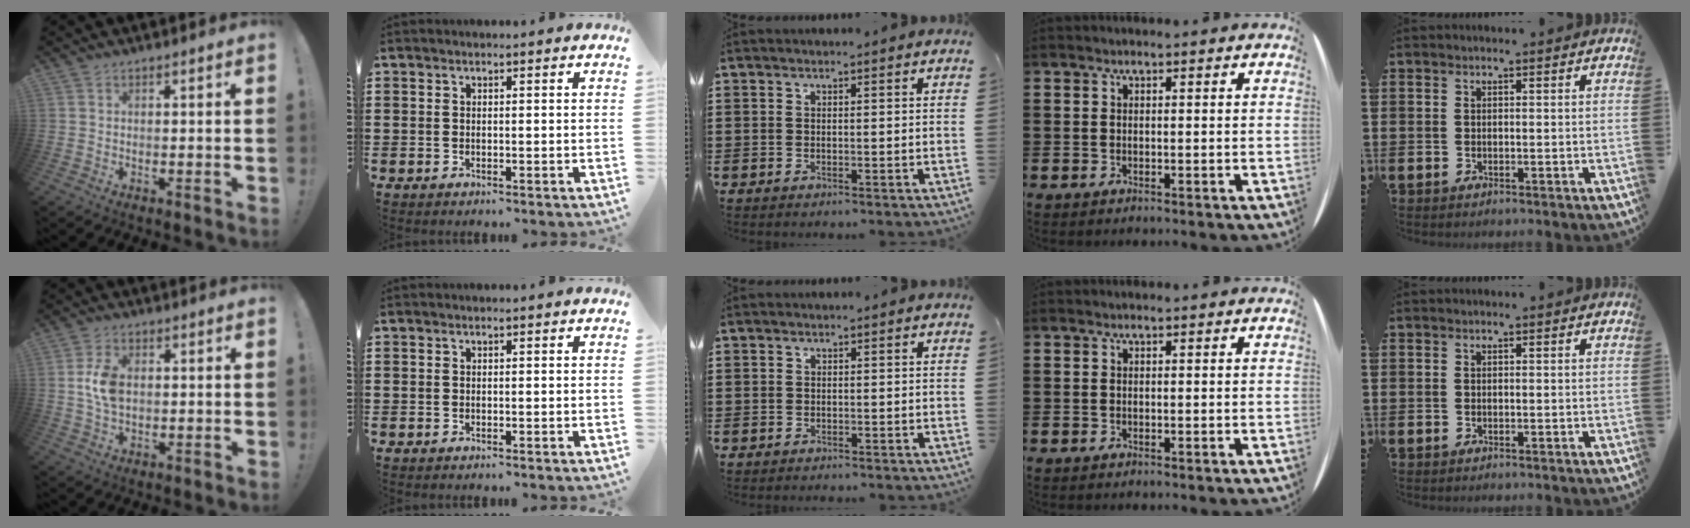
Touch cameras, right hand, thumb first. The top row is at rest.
{"thumb": {"total": 7.6, "force": [0.5, 4.8, 5.9], "torque": [-0.110, 0.002, 0.007]}, "middle": {"total": 0.6, "force": [-0.5, 0.2, 0.0], "torque": [0.000, 0.001, -0.011]}}